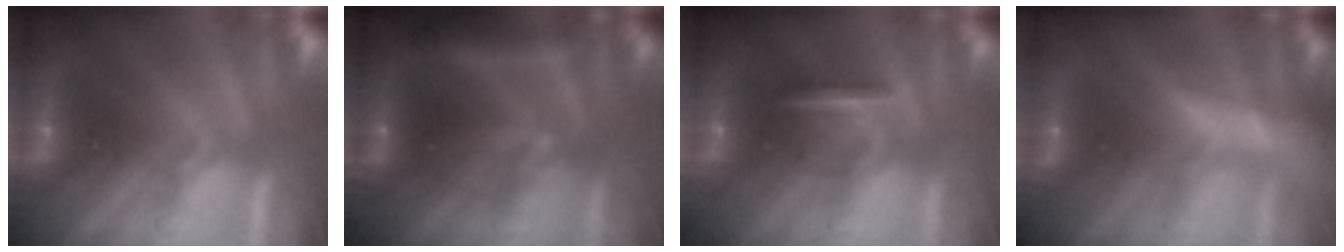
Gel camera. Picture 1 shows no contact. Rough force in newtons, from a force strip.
{"total": 9.0}
{"total": 7.5}
{"total": 6.9}